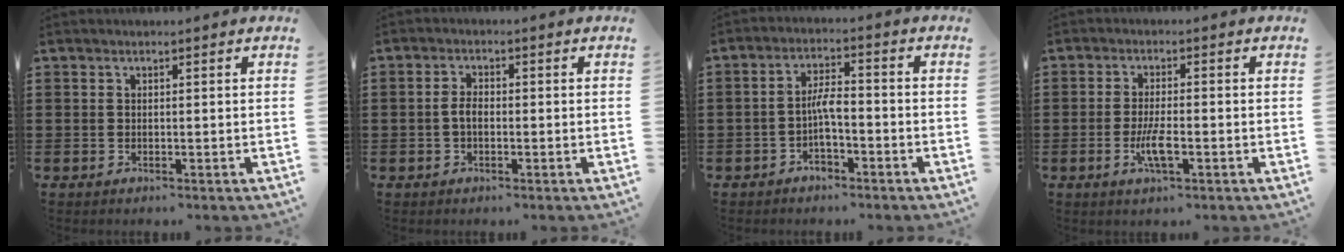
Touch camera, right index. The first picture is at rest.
{"total": 2.6, "force": [-0.4, 1.3, 2.2], "torque": [-0.049, 0.000, -0.011]}
{"total": 4.3, "force": [-1.7, 1.8, 3.5], "torque": [-0.070, 0.009, -0.035]}
{"total": 4.4, "force": [-1.4, 0.9, 4.1], "torque": [-0.089, -0.006, -0.031]}